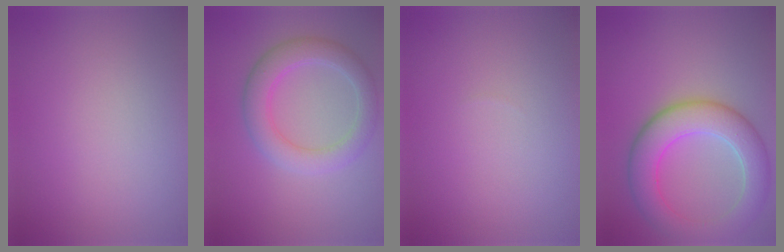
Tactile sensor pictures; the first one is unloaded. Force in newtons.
{"total": 4.1, "press": 4.1, "slide": 0.2}
{"total": 0.0}
{"total": 6.8, "press": 6.8, "slide": 0.5}